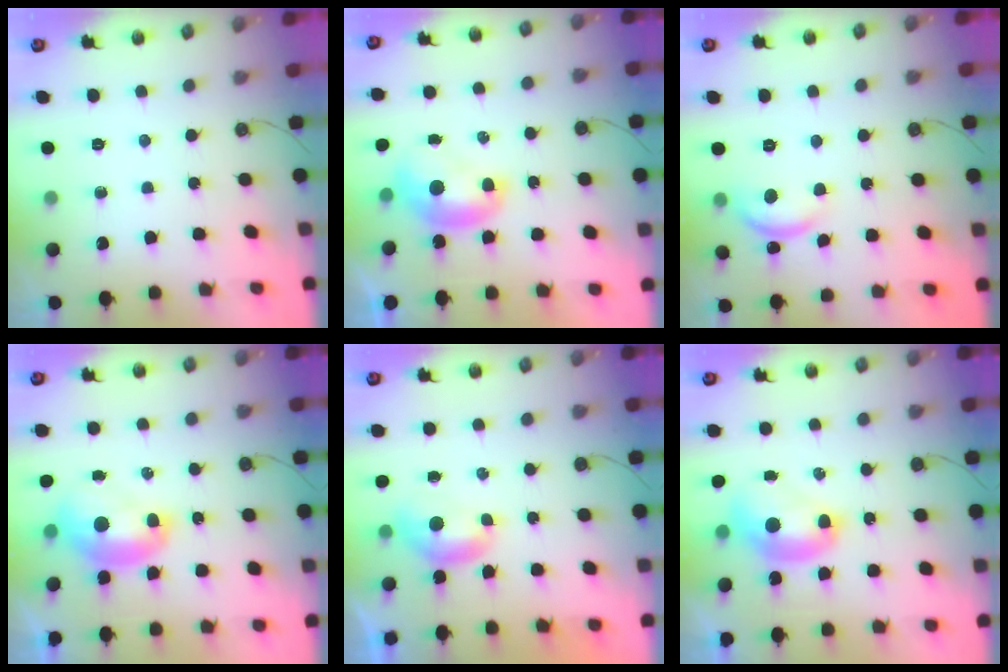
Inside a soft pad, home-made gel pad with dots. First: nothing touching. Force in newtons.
{"total": 1.6, "press": 1.5, "slide": 0.3}
{"total": 3.9, "press": 3.9, "slide": 0.5}
{"total": 2.5, "press": 2.5, "slide": 0.3}
{"total": 1.7, "press": 1.6, "slide": 0.4}
{"total": 2.6, "press": 2.6, "slide": 0.1}